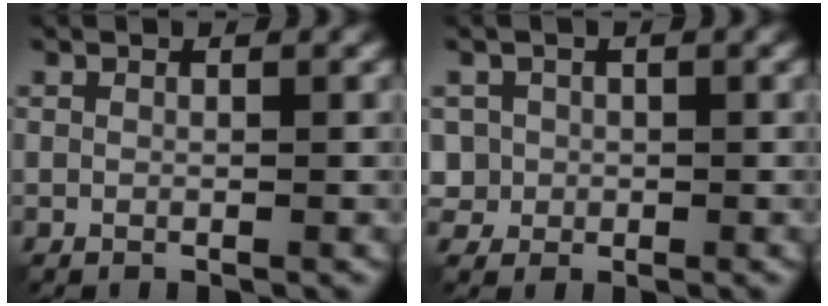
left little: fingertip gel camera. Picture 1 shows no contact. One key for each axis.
{"total": 2.1, "fx": 0.2, "fy": 2.1, "fz": 0.3, "tx": -0.013, "ty": -0.011, "tz": 0.010}